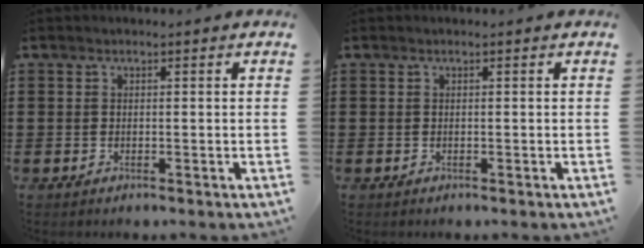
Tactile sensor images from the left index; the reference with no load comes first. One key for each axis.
{"total": 0.0}